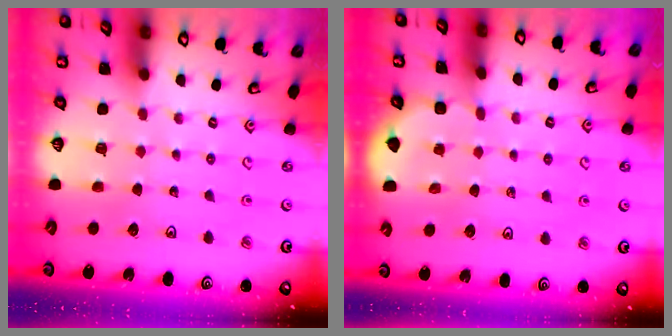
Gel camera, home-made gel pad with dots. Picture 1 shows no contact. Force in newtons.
{"total": 2.9, "press": 2.9, "slide": 0.2}